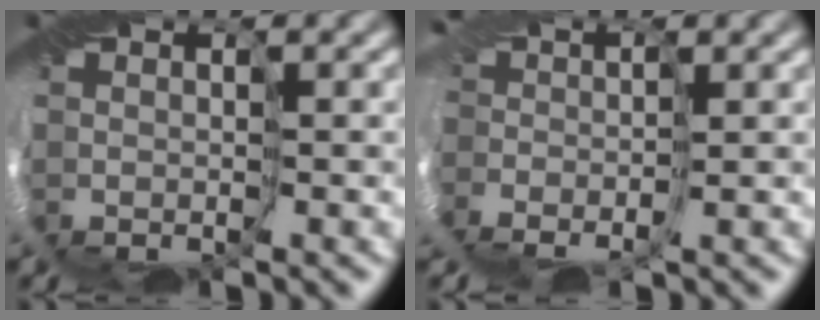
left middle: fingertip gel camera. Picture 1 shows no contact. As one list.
[{"total": 2.6, "force": [-0.7, 1.6, 1.9], "torque": [-0.042, 0.005, -0.022]}]